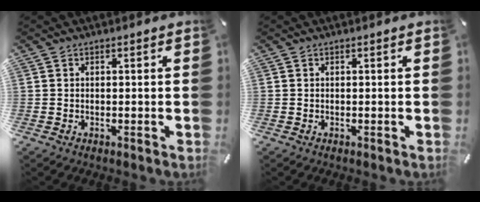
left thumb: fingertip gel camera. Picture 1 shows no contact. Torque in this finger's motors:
{"motor_torque": [-0.01, 0.01, -0.02, 0.01, 0.00]}